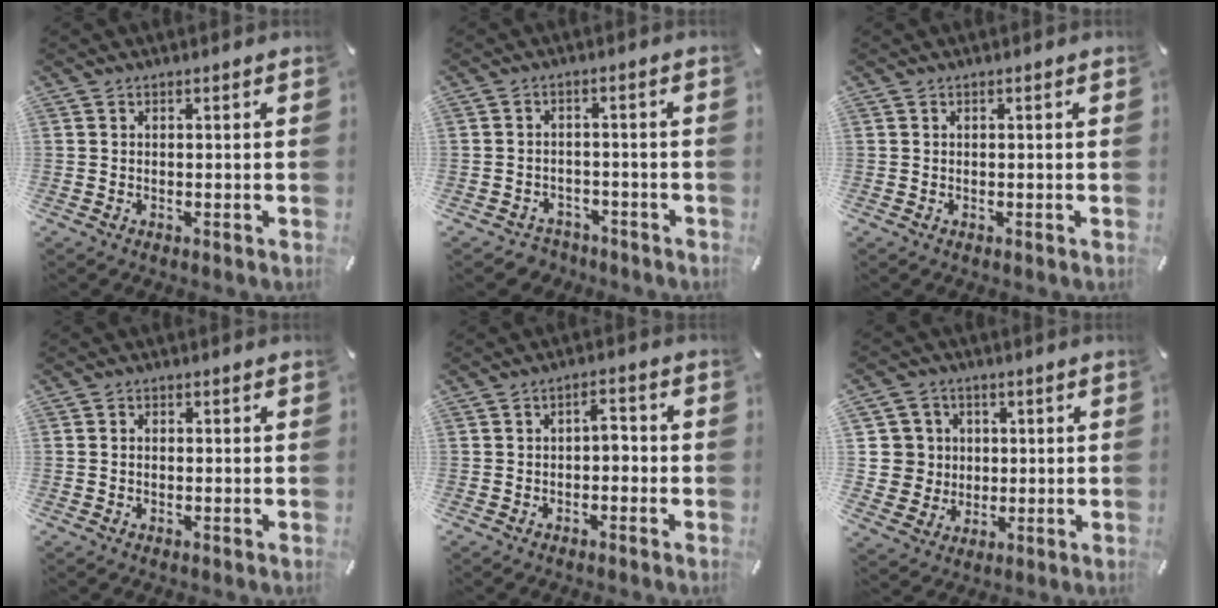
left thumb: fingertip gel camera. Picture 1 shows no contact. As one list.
[{"total": 3.2, "force": [-2.2, 2.2, 0.5], "torque": [-0.009, 0.010, -0.043]}, {"total": 0.0}, {"total": 1.0, "force": [-0.3, 0.7, 0.7], "torque": [-0.013, 0.003, -0.007]}, {"total": 3.2, "force": [-1.1, 2.0, 2.3], "torque": [-0.046, 0.014, -0.024]}, {"total": 8.7, "force": [1.7, 8.5, 0.6], "torque": [-0.019, -0.008, 0.036]}]